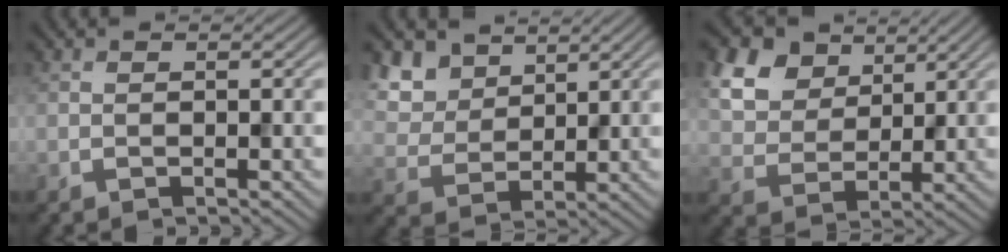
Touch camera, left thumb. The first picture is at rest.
{"total": 6.9, "force": [4.3, 4.4, 3.2], "torque": [-0.098, -0.005, 0.088]}
{"total": 12.6, "force": [6.6, 8.6, 6.4], "torque": [-0.201, 0.021, 0.137]}